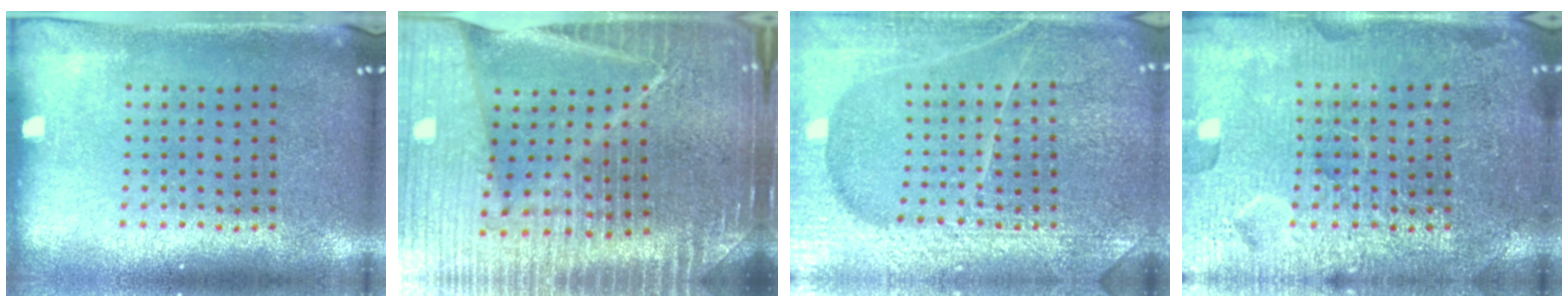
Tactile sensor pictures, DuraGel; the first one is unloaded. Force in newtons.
{"total": 6.3, "press": 5.5, "slide": 3.0}
{"total": 6.2, "press": 6.2, "slide": 0.7}
{"total": 4.4, "press": 4.4, "slide": 0.6}